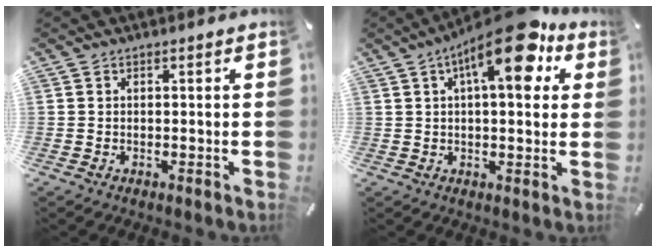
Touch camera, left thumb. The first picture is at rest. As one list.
[{"total": 15.8, "force": [7.6, 5.5, 12.7], "torque": [-0.193, -0.033, 0.115]}]